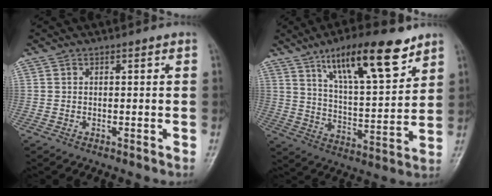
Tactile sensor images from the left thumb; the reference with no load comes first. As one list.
[{"total": 17.6, "force": [10.9, 5.3, 12.8], "torque": [-0.182, -0.051, 0.188]}]